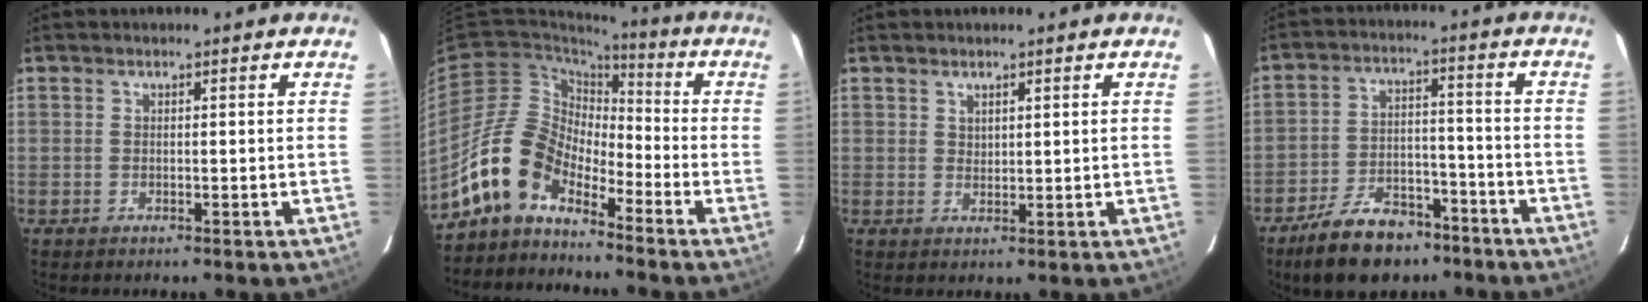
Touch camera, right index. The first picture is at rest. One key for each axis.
{"total": 11.8, "fx": -8.6, "fy": 6.0, "fz": 5.5, "tx": -0.106, "ty": 0.025, "tz": -0.176}
{"total": 1.6, "fx": 1.3, "fy": 0.8, "fz": 0.6, "tx": -0.006, "ty": 0.002, "tz": 0.023}
{"total": 13.9, "fx": -10.2, "fy": 7.1, "fz": 6.2, "tx": -0.135, "ty": 0.015, "tz": -0.155}